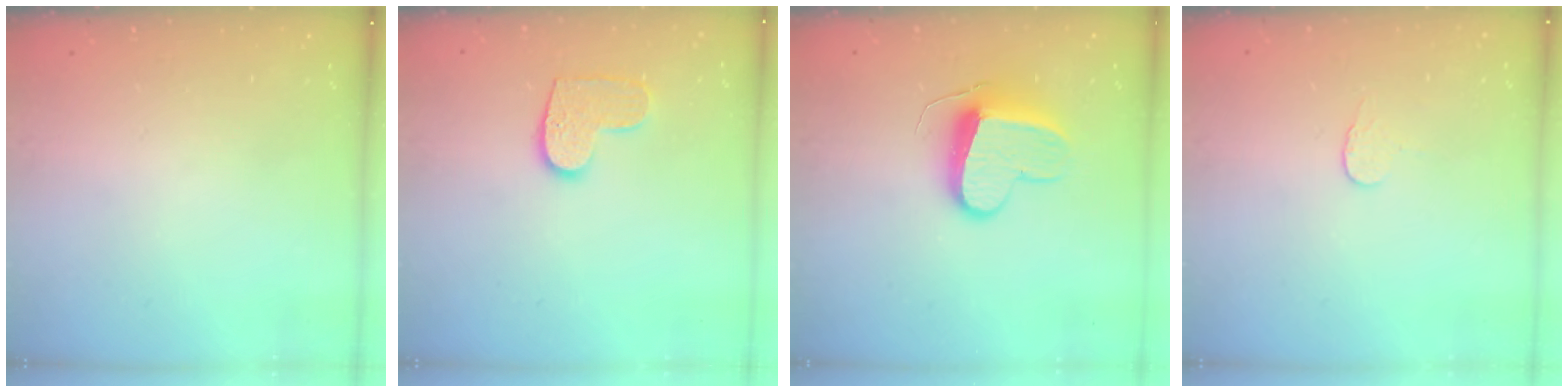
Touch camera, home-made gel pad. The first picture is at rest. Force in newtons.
{"total": 8.6, "press": 8.6, "slide": 0.3}
{"total": 9.9, "press": 9.9, "slide": 0.0}
{"total": 3.8, "press": 3.8, "slide": 0.3}